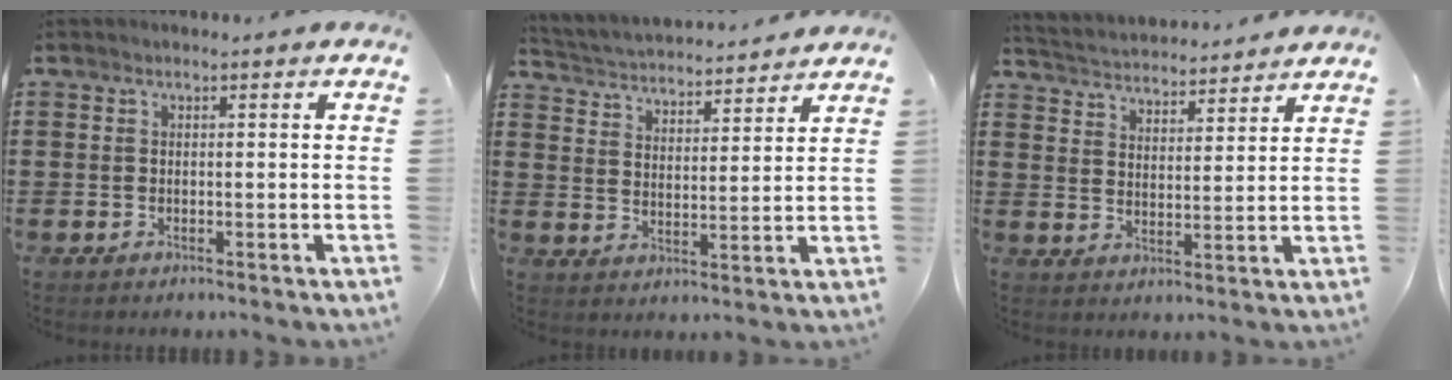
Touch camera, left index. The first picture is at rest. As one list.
[{"total": 3.5, "force": [3.5, 0.2, -0.1], "torque": [-0.020, -0.027, 0.056]}, {"total": 3.4, "force": [3.4, 0.1, -0.4], "torque": [-0.012, -0.026, 0.057]}]